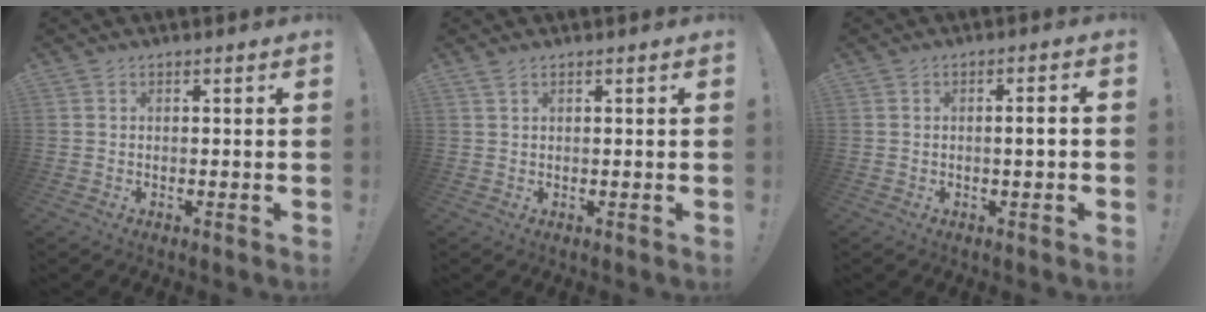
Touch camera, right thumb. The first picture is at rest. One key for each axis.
{"total": 1.4, "fx": 0.9, "fy": 0.2, "fz": 1.0, "tx": -0.022, "ty": 0.001, "tz": 0.017}
{"total": 3.1, "fx": -0.4, "fy": 0.1, "fz": 3.0, "tx": -0.051, "ty": 0.001, "tz": -0.012}